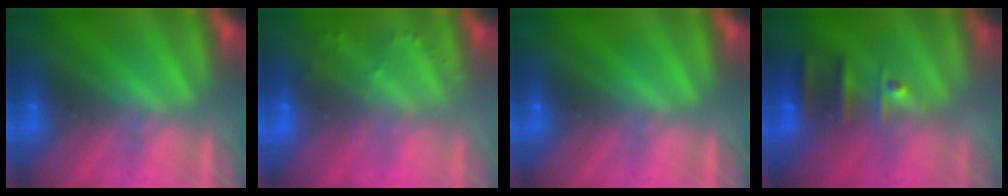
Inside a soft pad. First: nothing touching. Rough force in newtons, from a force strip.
{"total": 2.2}
{"total": 0.0}
{"total": 2.5}